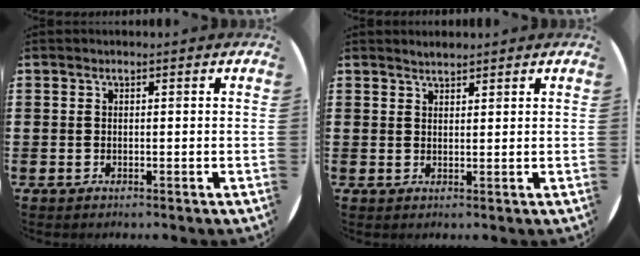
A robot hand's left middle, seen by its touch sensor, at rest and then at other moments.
{"total": 1.5, "force": [1.5, 0.2, 0.1], "torque": [-0.002, 0.004, 0.028]}